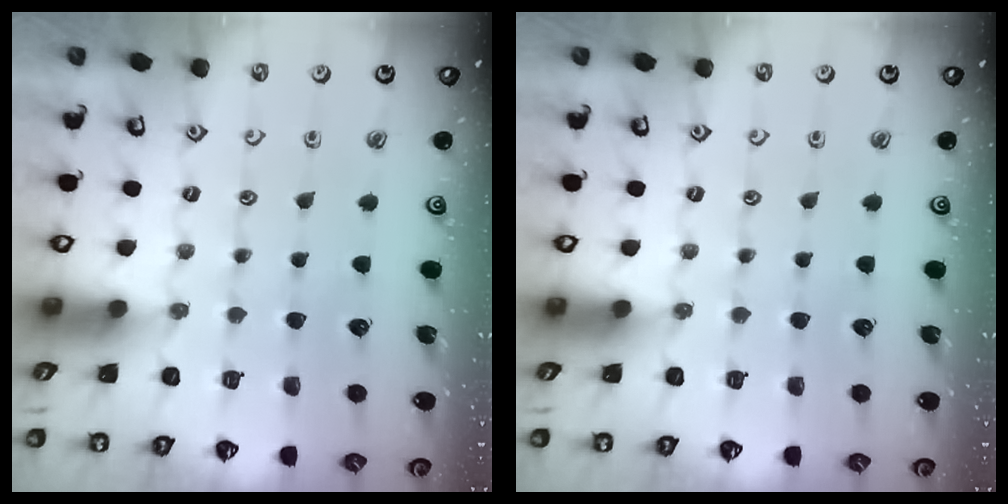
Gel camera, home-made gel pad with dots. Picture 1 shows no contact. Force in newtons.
{"total": 0.0}